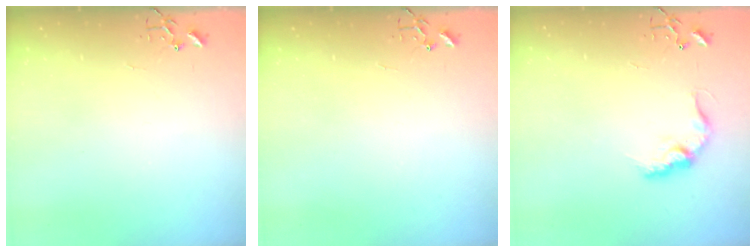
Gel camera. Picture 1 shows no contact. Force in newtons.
{"total": 0.0}
{"total": 11.0, "press": 11.0, "slide": 0.3}